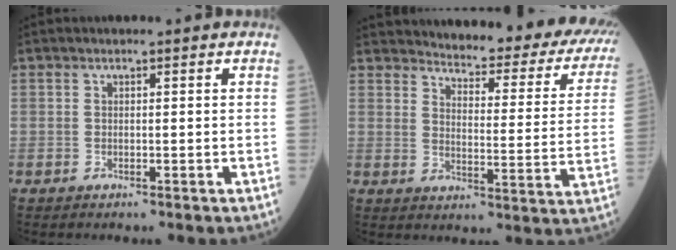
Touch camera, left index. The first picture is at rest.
{"total": 24.6, "force": [22.3, 4.7, 9.1], "torque": [-0.104, -0.082, 0.247]}